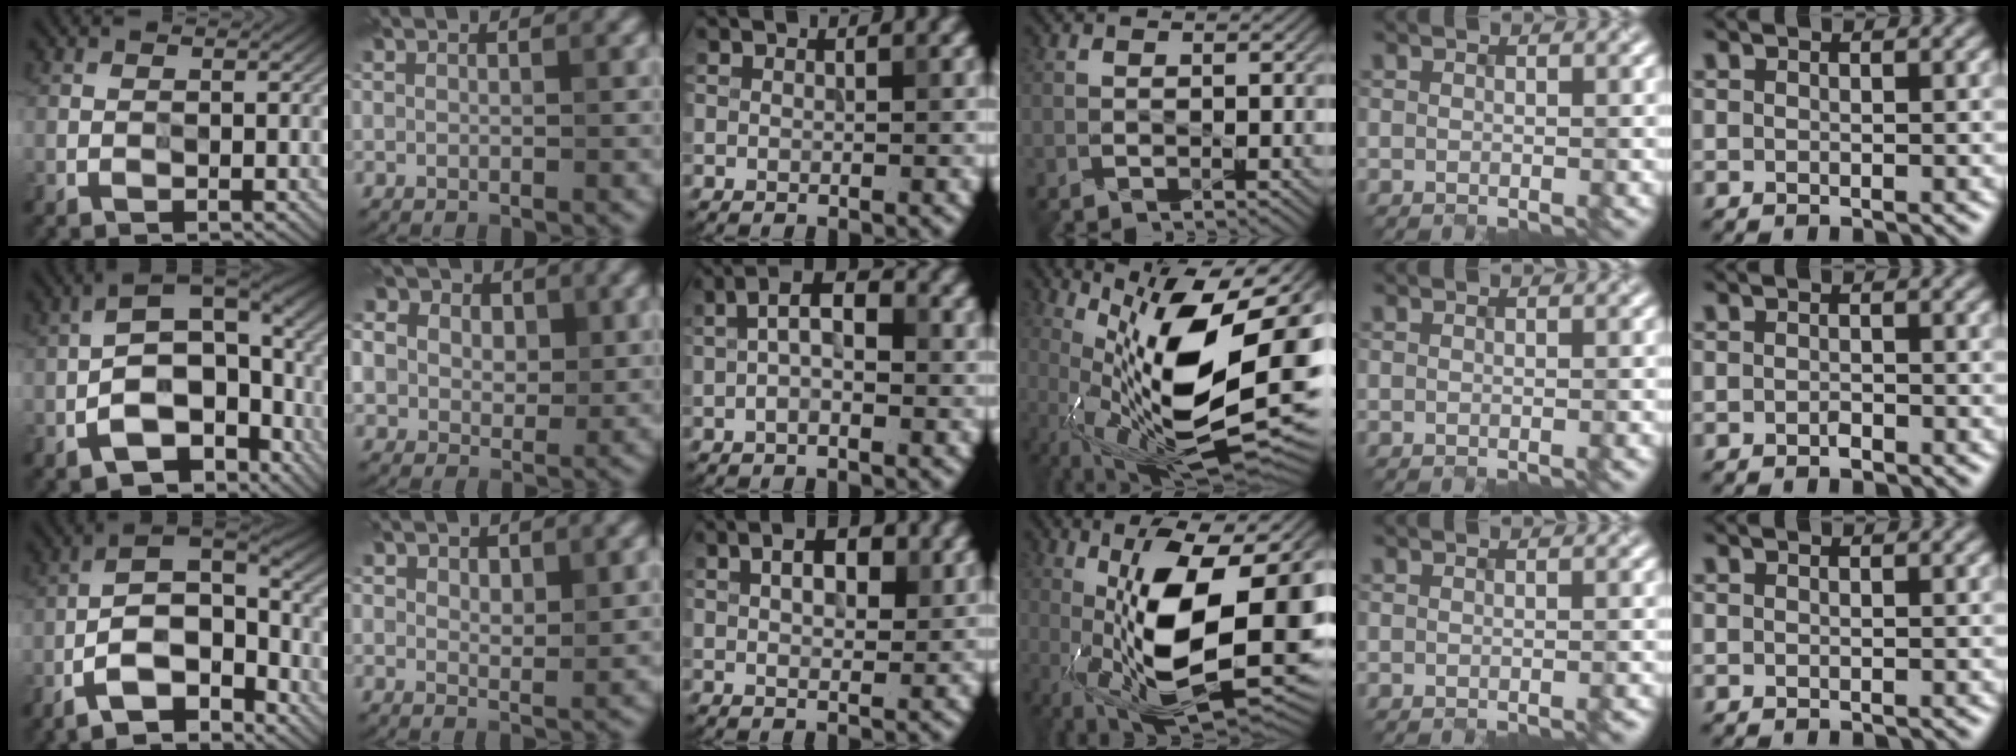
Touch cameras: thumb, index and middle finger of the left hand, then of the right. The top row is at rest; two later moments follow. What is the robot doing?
{"motion": "wipe", "object": "glasses"}